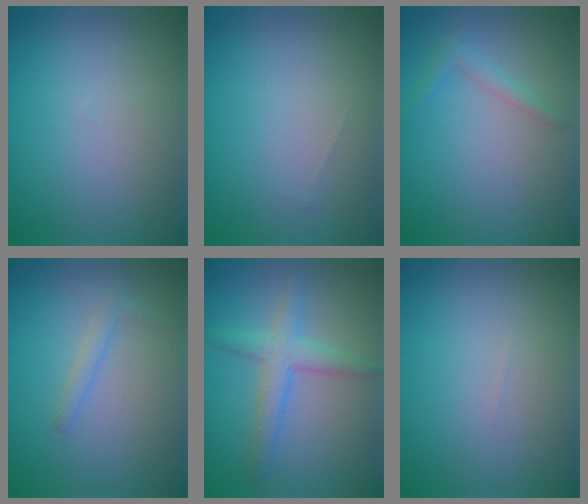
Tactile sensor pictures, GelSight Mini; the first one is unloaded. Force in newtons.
{"total": 0.0}
{"total": 0.7, "press": 0.7, "slide": 0.0}
{"total": 1.3, "press": 1.3, "slide": 0.0}
{"total": 3.2, "press": 3.2, "slide": 0.2}
{"total": 0.0}